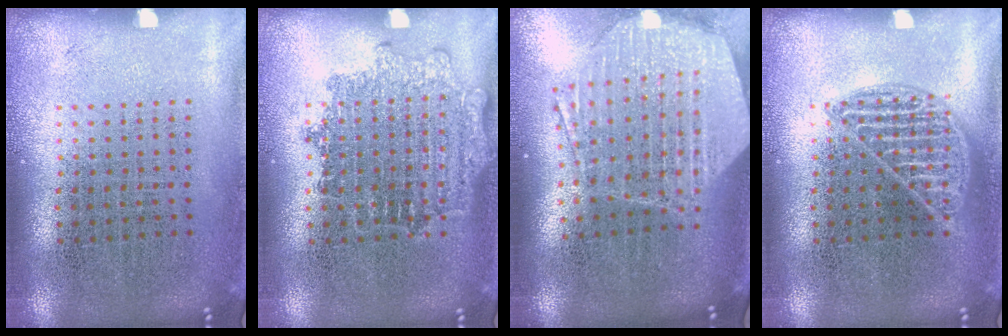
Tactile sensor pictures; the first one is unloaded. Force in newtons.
{"total": 1.1, "press": 1.1, "slide": 0.1}
{"total": 2.5, "press": 2.1, "slide": 1.4}
{"total": 1.8, "press": 1.8, "slide": 0.3}